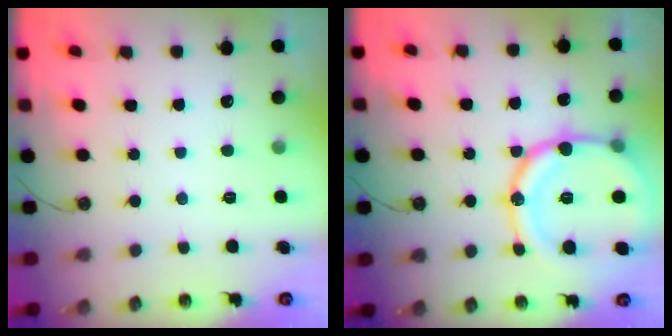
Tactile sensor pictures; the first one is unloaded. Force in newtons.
{"total": 21.3, "press": 21.0, "slide": 3.8}